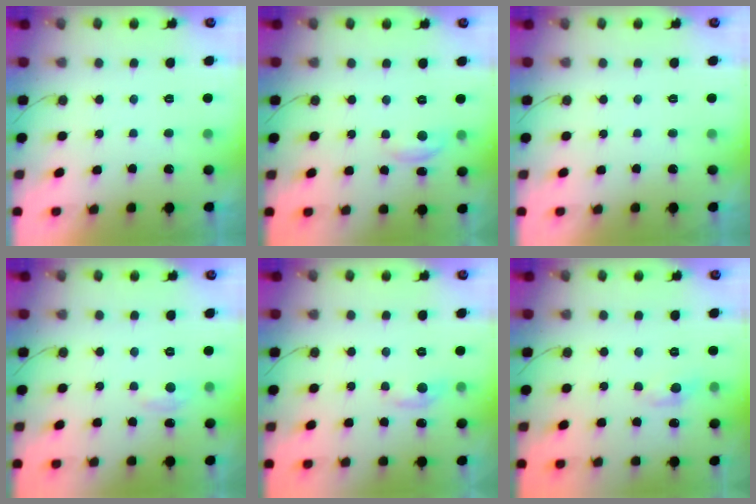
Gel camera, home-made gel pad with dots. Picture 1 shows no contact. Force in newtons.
{"total": 4.0, "press": 4.0, "slide": 0.2}
{"total": 0.0}
{"total": 3.7, "press": 3.7, "slide": 0.5}
{"total": 5.0, "press": 4.9, "slide": 0.8}
{"total": 4.0, "press": 4.0, "slide": 0.5}